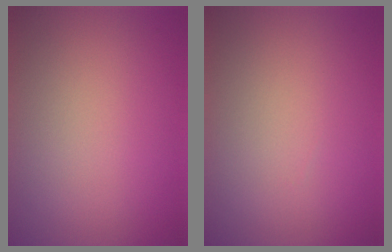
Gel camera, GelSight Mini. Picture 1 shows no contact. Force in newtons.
{"total": 0.0}